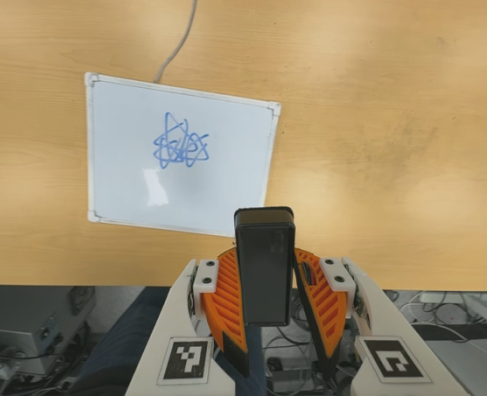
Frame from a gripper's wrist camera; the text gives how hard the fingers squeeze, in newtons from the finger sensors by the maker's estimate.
{"total": 5.9, "left": 5.5, "right": 6.3}